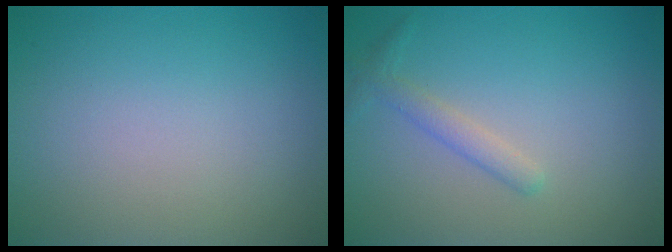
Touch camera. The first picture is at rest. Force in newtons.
{"total": 1.7, "press": 1.7, "slide": 0.1}